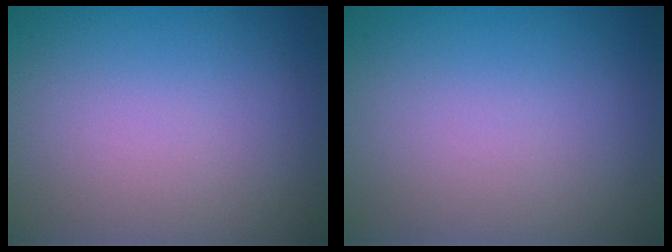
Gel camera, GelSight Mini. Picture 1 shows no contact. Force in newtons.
{"total": 0.0}